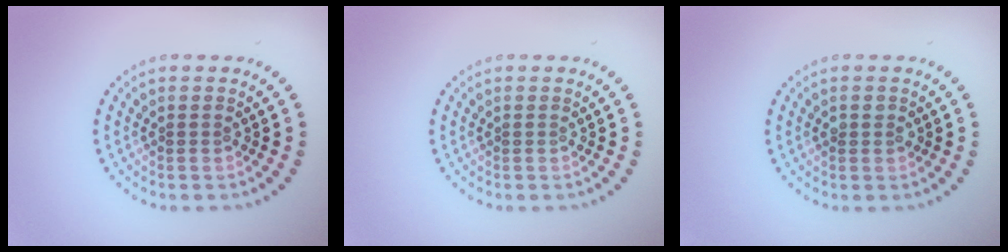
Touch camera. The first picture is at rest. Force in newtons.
{"total": 0.0}
{"total": 1.0, "press": 1.0, "slide": 0.2}